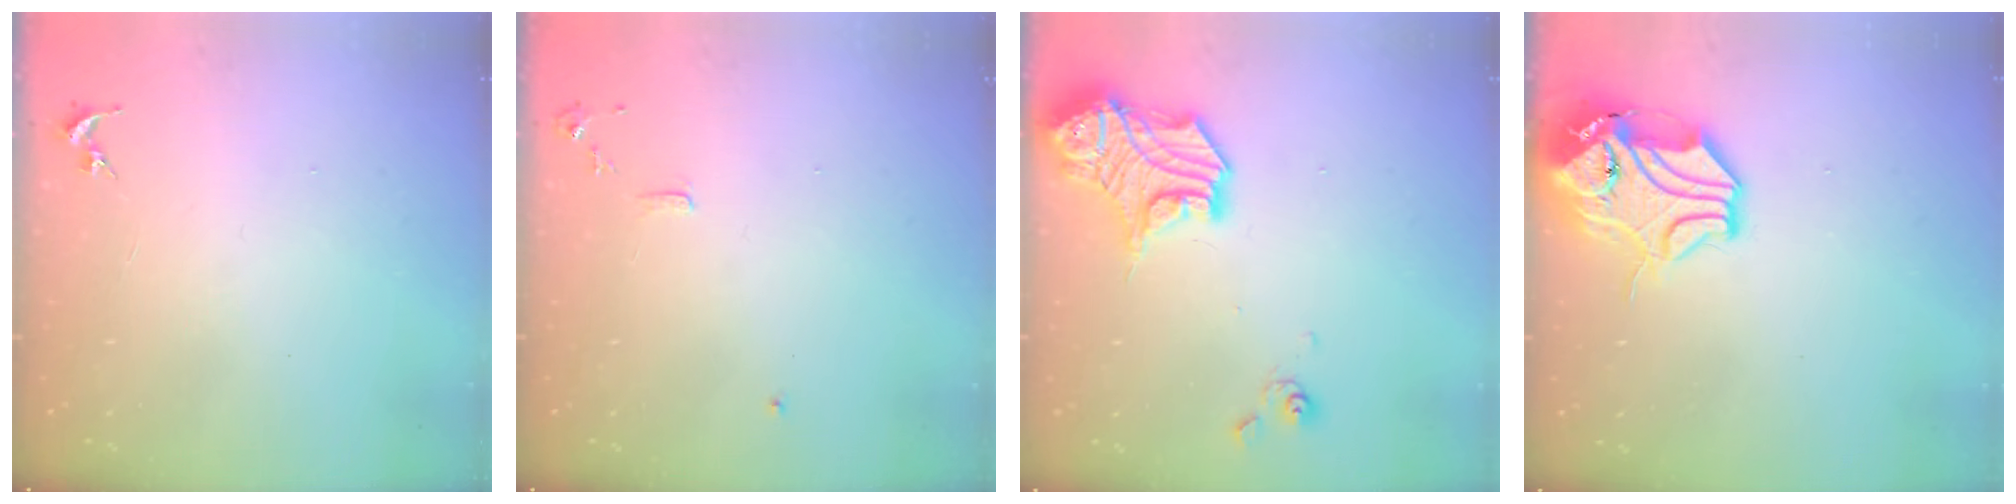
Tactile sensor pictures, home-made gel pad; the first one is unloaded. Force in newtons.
{"total": 6.0, "press": 6.0, "slide": 0.7}
{"total": 17.0, "press": 16.9, "slide": 1.4}
{"total": 13.7, "press": 13.5, "slide": 1.8}